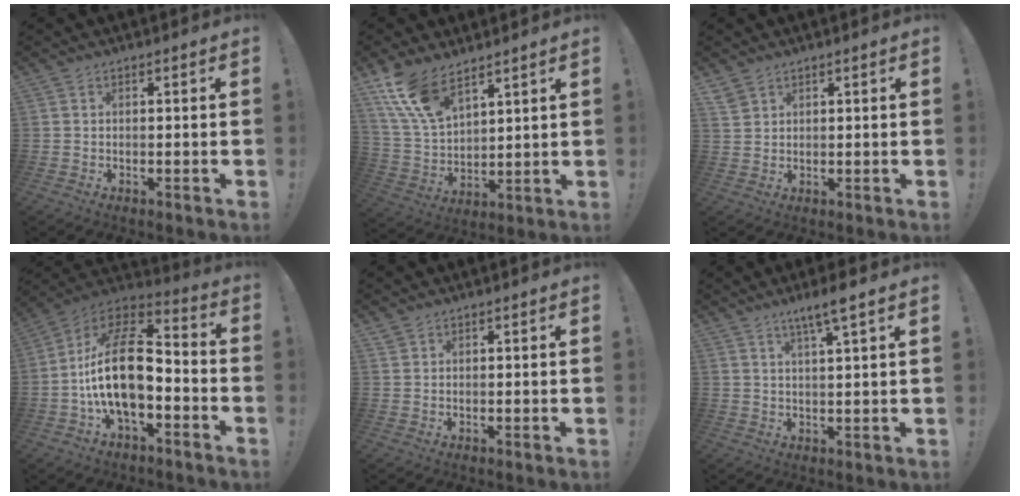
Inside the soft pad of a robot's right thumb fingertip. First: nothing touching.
{"total": 13.6, "force": [9.9, 6.1, 7.2], "torque": [-0.161, -0.052, 0.191]}
{"total": 3.2, "force": [2.4, 1.7, 1.1], "torque": [-0.013, -0.013, 0.047]}
{"total": 20.1, "force": [-2.4, 10.8, 16.8], "torque": [-0.311, 0.022, -0.036]}
{"total": 1.1, "force": [0.9, 0.4, 0.4], "torque": [-0.004, -0.003, 0.017]}
{"total": 6.3, "force": [3.8, 0.0, 5.0], "torque": [-0.085, -0.017, 0.058]}